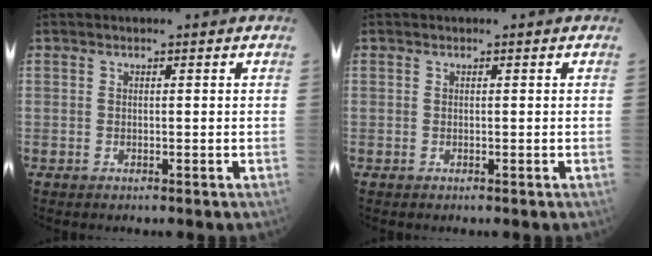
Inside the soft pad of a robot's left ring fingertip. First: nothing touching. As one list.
[{"total": 0.0}]